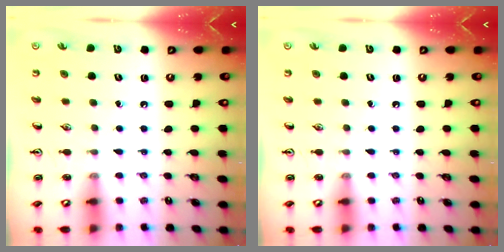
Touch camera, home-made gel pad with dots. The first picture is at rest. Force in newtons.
{"total": 0.0}